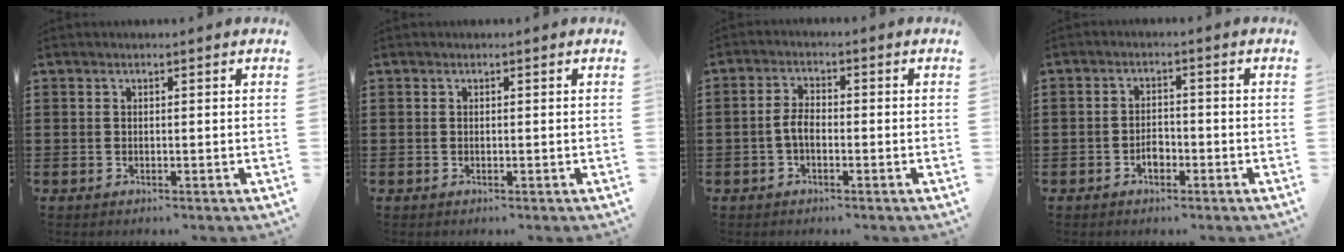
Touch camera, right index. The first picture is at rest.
{"total": 0.0}
{"total": 3.3, "force": [-1.0, 1.6, 2.7], "torque": [-0.072, -0.003, -0.027]}
{"total": 2.7, "force": [-1.3, 1.6, 1.7], "torque": [-0.035, 0.004, -0.026]}